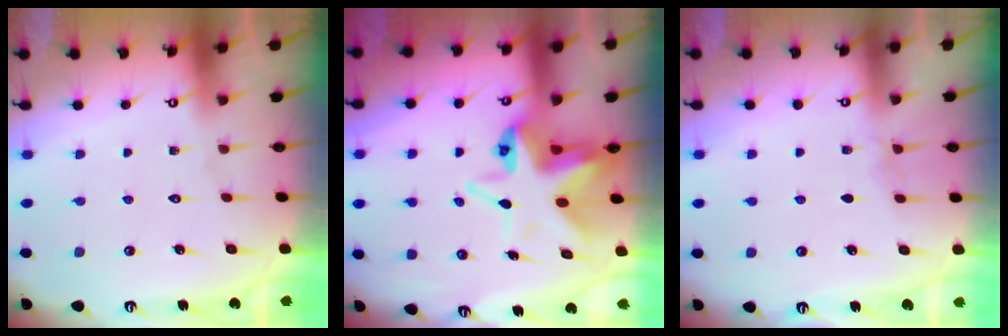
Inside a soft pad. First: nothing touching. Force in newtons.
{"total": 9.9, "press": 9.8, "slide": 1.1}
{"total": 2.8, "press": 2.6, "slide": 0.9}